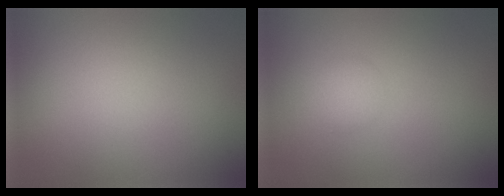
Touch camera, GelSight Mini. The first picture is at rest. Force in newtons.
{"total": 1.6, "press": 1.6, "slide": 0.0}